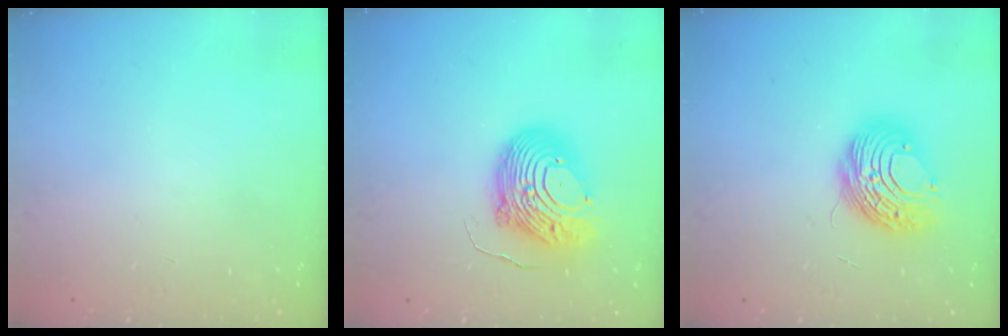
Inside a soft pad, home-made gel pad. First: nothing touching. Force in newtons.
{"total": 13.5, "press": 13.4, "slide": 1.4}
{"total": 10.6, "press": 10.5, "slide": 1.5}